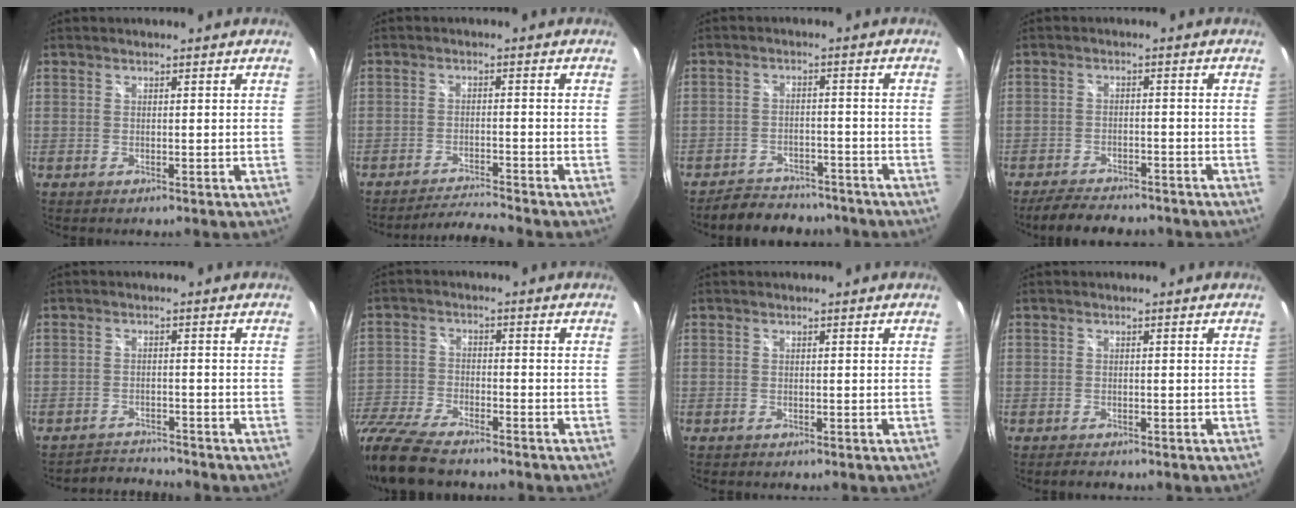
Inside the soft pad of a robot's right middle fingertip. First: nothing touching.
{"total": 5.3, "force": [-5.1, -1.4, 0.7], "torque": [-0.036, 0.002, -0.091]}
{"total": 10.0, "force": [-8.8, 4.0, 2.8], "torque": [-0.068, 0.010, -0.117]}
{"total": 8.7, "force": [-7.5, 2.6, 3.5], "torque": [-0.084, -0.006, -0.113]}
{"total": 4.3, "force": [-4.2, -0.2, -0.5], "torque": [-0.008, 0.005, -0.077]}
{"total": 14.8, "force": [-12.2, 4.2, 7.2], "torque": [-0.176, -0.029, -0.229]}
{"total": 0.5, "force": [-0.5, 0.1, 0.1], "torque": [-0.003, 0.000, -0.008]}
{"total": 1.6, "force": [-1.4, 0.5, 0.4], "torque": [-0.012, -0.002, -0.024]}